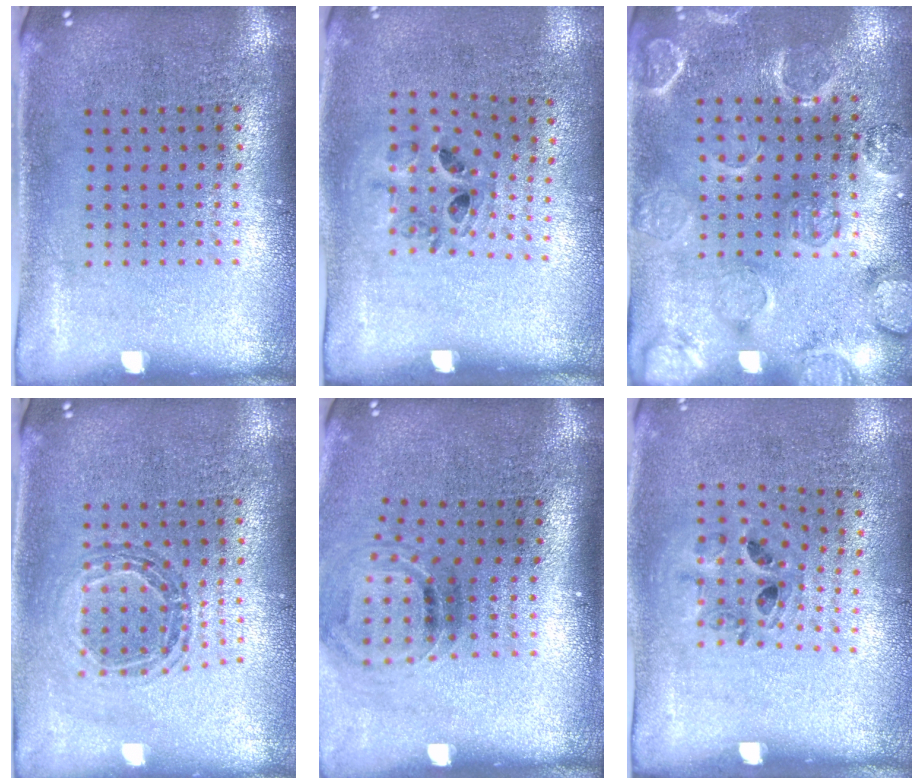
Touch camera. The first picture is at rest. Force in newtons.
{"total": 1.0, "press": 0.8, "slide": 0.5}
{"total": 2.3, "press": 2.2, "slide": 0.6}
{"total": 0.5, "press": 0.5, "slide": 0.0}
{"total": 1.2, "press": 0.9, "slide": 0.8}
{"total": 1.0, "press": 0.8, "slide": 0.5}